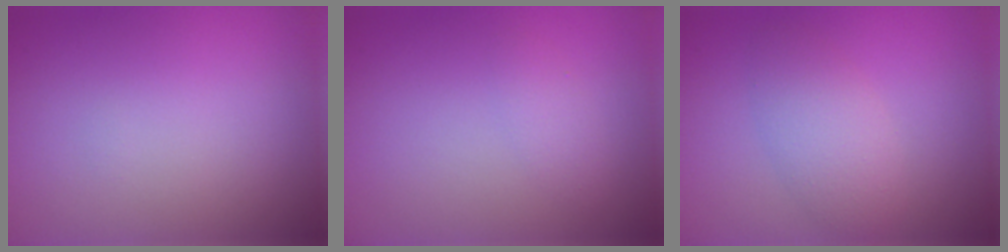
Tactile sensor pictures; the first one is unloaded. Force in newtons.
{"total": 1.2, "press": 1.2, "slide": 0.0}
{"total": 3.3, "press": 3.3, "slide": 0.1}